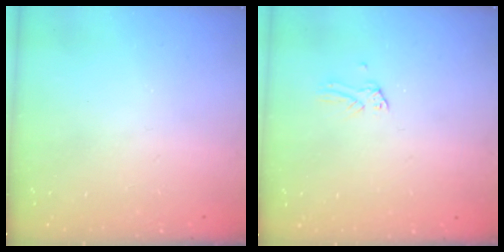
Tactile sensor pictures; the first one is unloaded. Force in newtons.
{"total": 0.0}